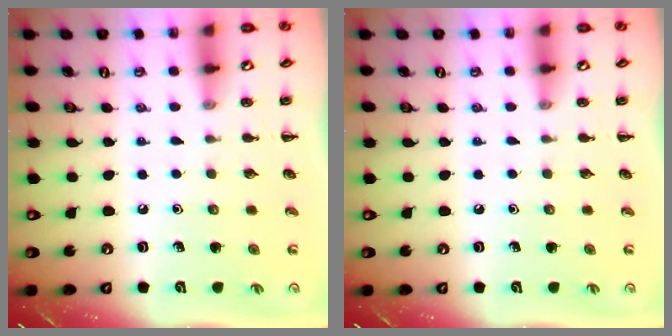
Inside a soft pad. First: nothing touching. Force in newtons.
{"total": 0.0}